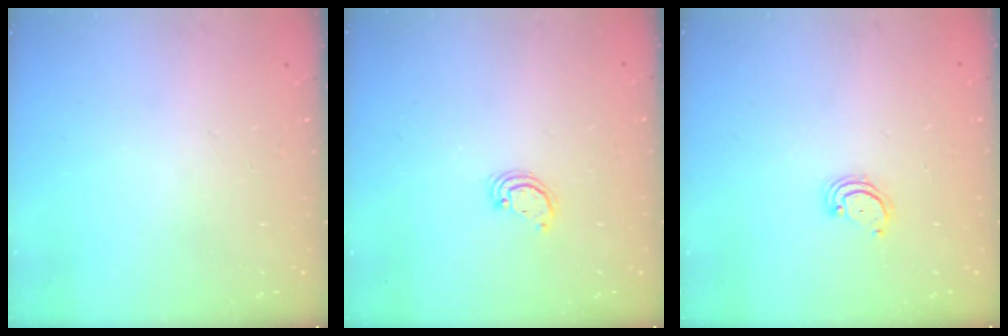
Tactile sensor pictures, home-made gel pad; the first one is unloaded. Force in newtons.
{"total": 2.5, "press": 2.5, "slide": 0.2}
{"total": 2.3, "press": 2.2, "slide": 0.2}